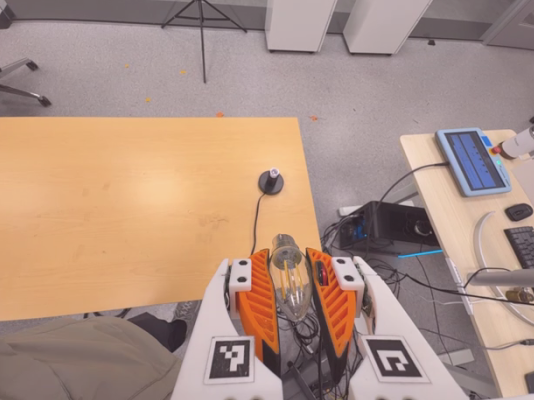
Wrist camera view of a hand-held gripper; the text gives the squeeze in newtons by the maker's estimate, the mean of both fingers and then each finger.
{"total": 21.3, "left": 23.6, "right": 19.1}